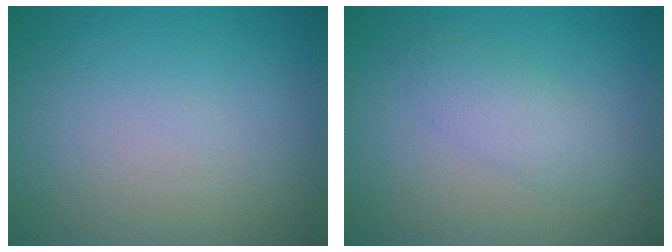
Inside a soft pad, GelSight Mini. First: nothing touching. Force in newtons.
{"total": 2.3, "press": 2.3, "slide": 0.2}